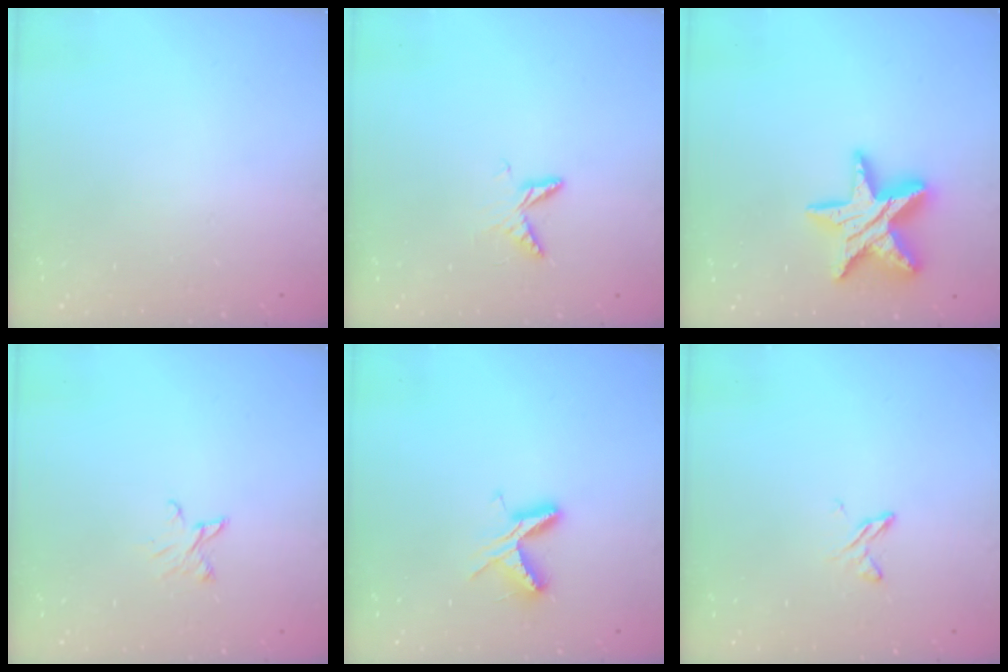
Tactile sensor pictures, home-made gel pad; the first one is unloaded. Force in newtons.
{"total": 6.2, "press": 6.2, "slide": 0.6}
{"total": 16.8, "press": 16.7, "slide": 1.1}
{"total": 3.2, "press": 3.2, "slide": 0.3}
{"total": 5.9, "press": 5.9, "slide": 0.5}
{"total": 4.5, "press": 4.5, "slide": 0.5}